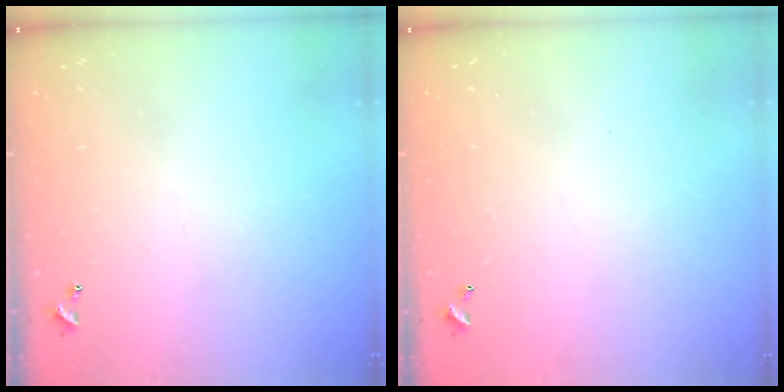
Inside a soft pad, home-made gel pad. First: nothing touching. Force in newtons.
{"total": 2.8, "press": 2.8, "slide": 0.1}